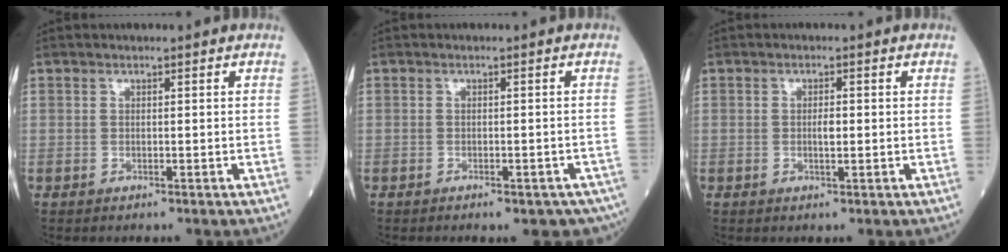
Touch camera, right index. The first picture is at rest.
{"total": 6.2, "force": [-4.6, 2.5, 3.3], "torque": [-0.023, 0.002, -0.057]}
{"total": 1.7, "force": [0.0, 0.5, 1.6], "torque": [-0.033, 0.001, 0.002]}